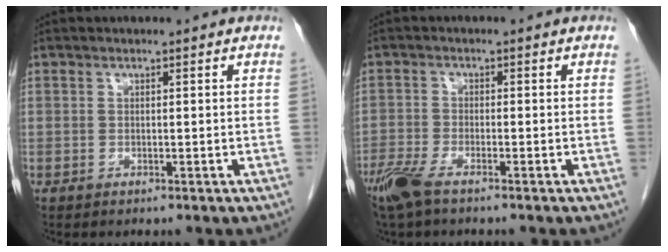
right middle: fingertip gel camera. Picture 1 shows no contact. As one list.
[{"total": 5.1, "force": [-3.8, 0.9, 3.4], "torque": [-0.076, -0.013, -0.074]}]